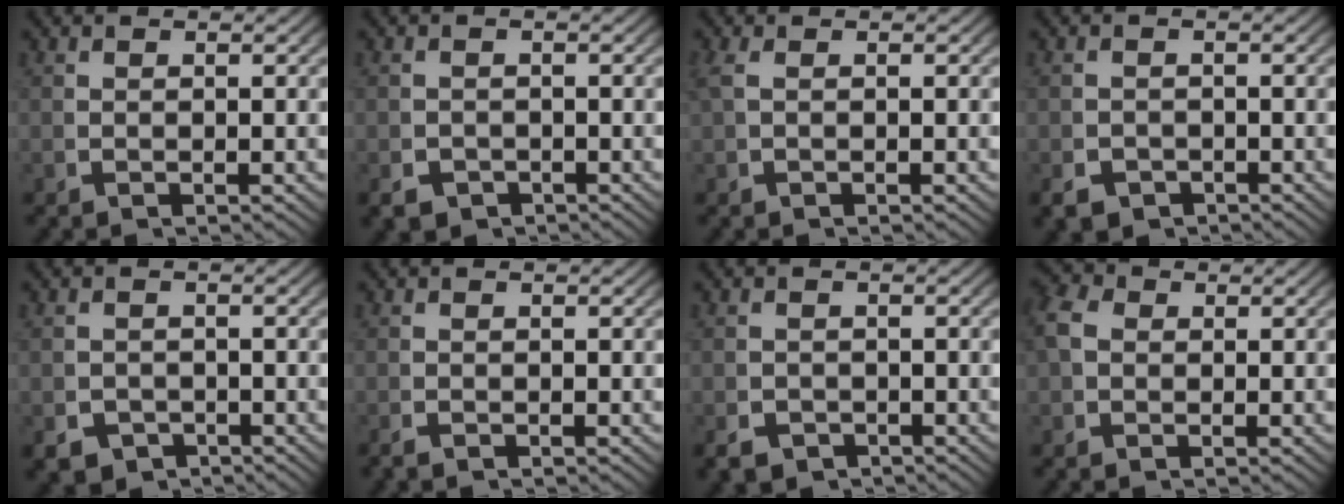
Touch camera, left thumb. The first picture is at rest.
{"total": 3.1, "force": [-2.2, 1.9, 0.8], "torque": [-0.013, -0.020, -0.031]}
{"total": 0.8, "force": [0.2, 0.2, 0.7], "torque": [-0.024, 0.002, 0.009]}
{"total": 3.4, "force": [-2.5, 2.0, 0.9], "torque": [-0.015, -0.022, -0.035]}
{"total": 4.4, "force": [-3.0, 2.9, 1.3], "torque": [-0.023, -0.027, -0.041]}
{"total": 0.5, "force": [-0.5, 0.1, 0.1], "torque": [-0.002, -0.007, -0.009]}
{"total": 2.9, "force": [-2.3, 1.7, 0.7], "torque": [-0.009, -0.019, -0.033]}
{"total": 2.7, "force": [0.6, 2.2, 1.4], "torque": [-0.041, -0.003, 0.009]}